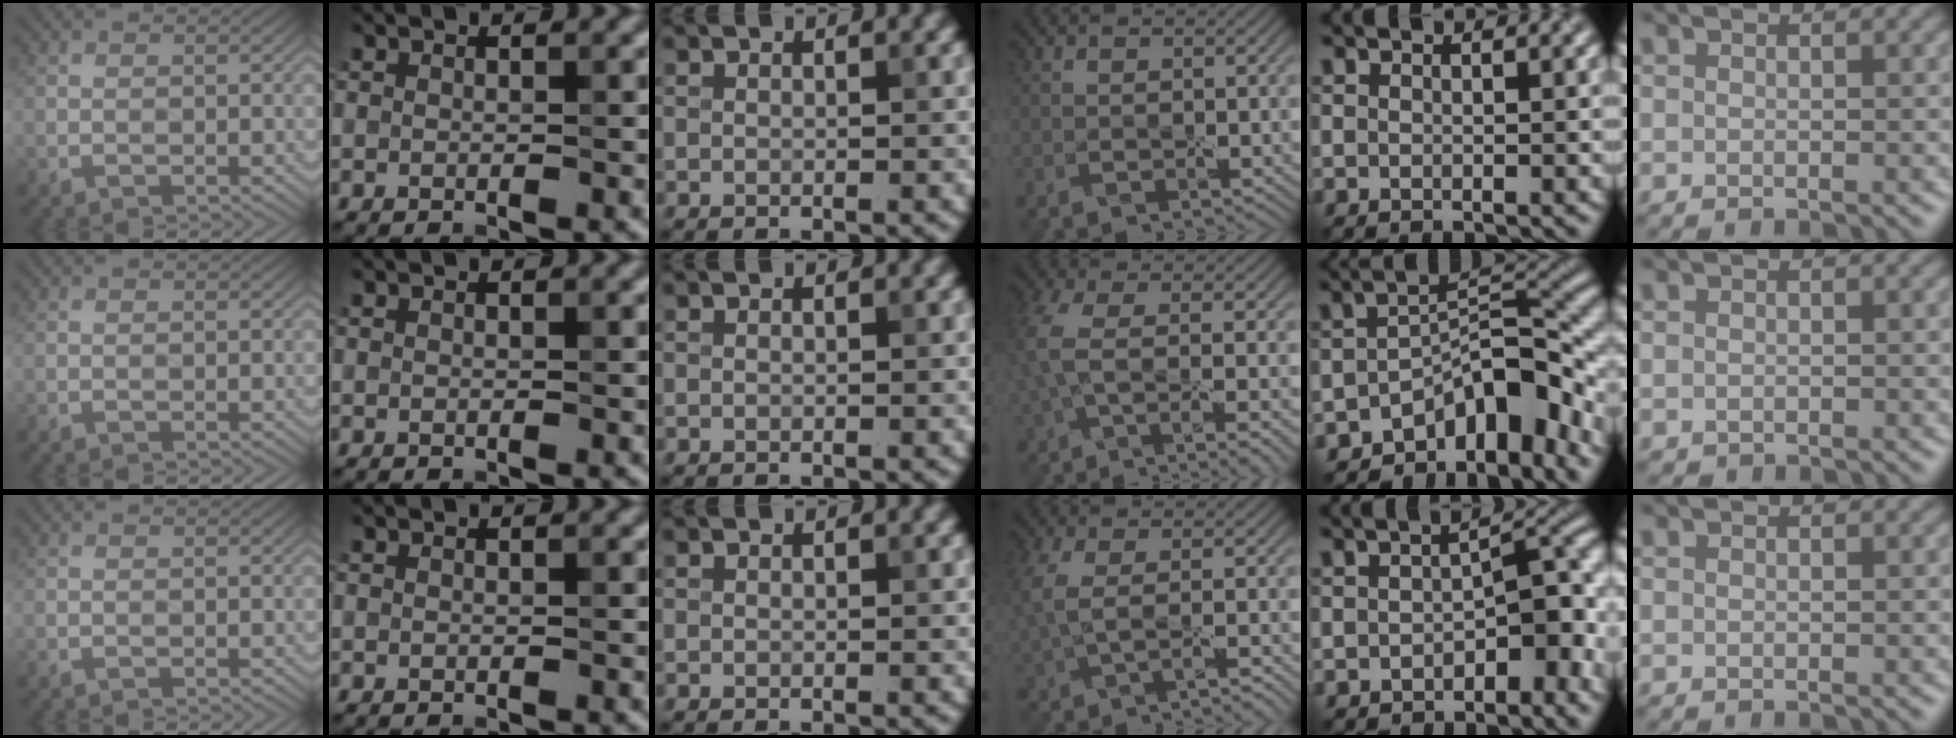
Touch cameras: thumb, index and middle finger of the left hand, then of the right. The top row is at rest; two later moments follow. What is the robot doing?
{"motion": "peel", "object": "window cling"}